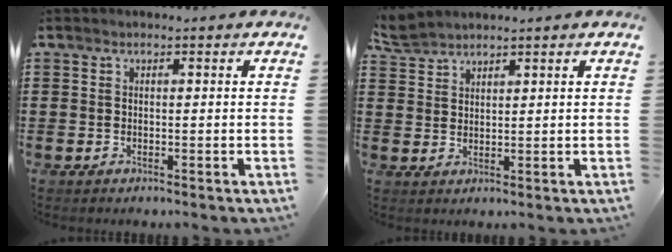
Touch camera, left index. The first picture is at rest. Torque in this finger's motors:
{"motor_torque": [1.00, 0.32, 0.00, -0.01]}